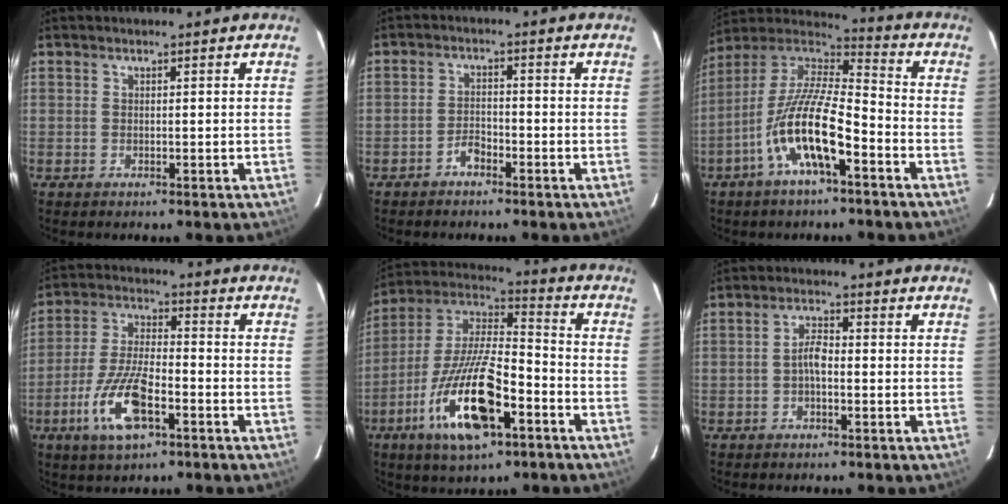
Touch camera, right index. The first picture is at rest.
{"total": 2.7, "force": [-2.2, 1.2, 1.0], "torque": [-0.028, 0.007, -0.038]}
{"total": 15.6, "force": [-7.1, 4.3, 13.1], "torque": [-0.255, -0.012, -0.140]}
{"total": 12.4, "force": [-5.8, 4.2, 10.1], "torque": [-0.217, -0.009, -0.108]}
{"total": 19.8, "force": [-9.1, 6.9, 16.2], "torque": [-0.329, -0.022, -0.170]}
{"total": 2.8, "force": [-1.0, 1.1, 2.4], "torque": [-0.048, 0.010, -0.019]}